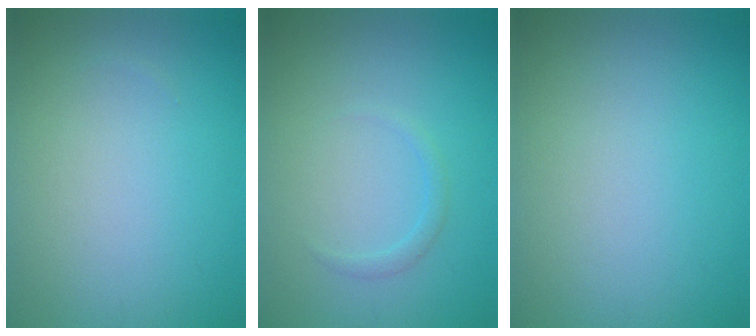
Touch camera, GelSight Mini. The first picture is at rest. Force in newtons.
{"total": 0.9, "press": 0.9, "slide": 0.1}
{"total": 0.0}